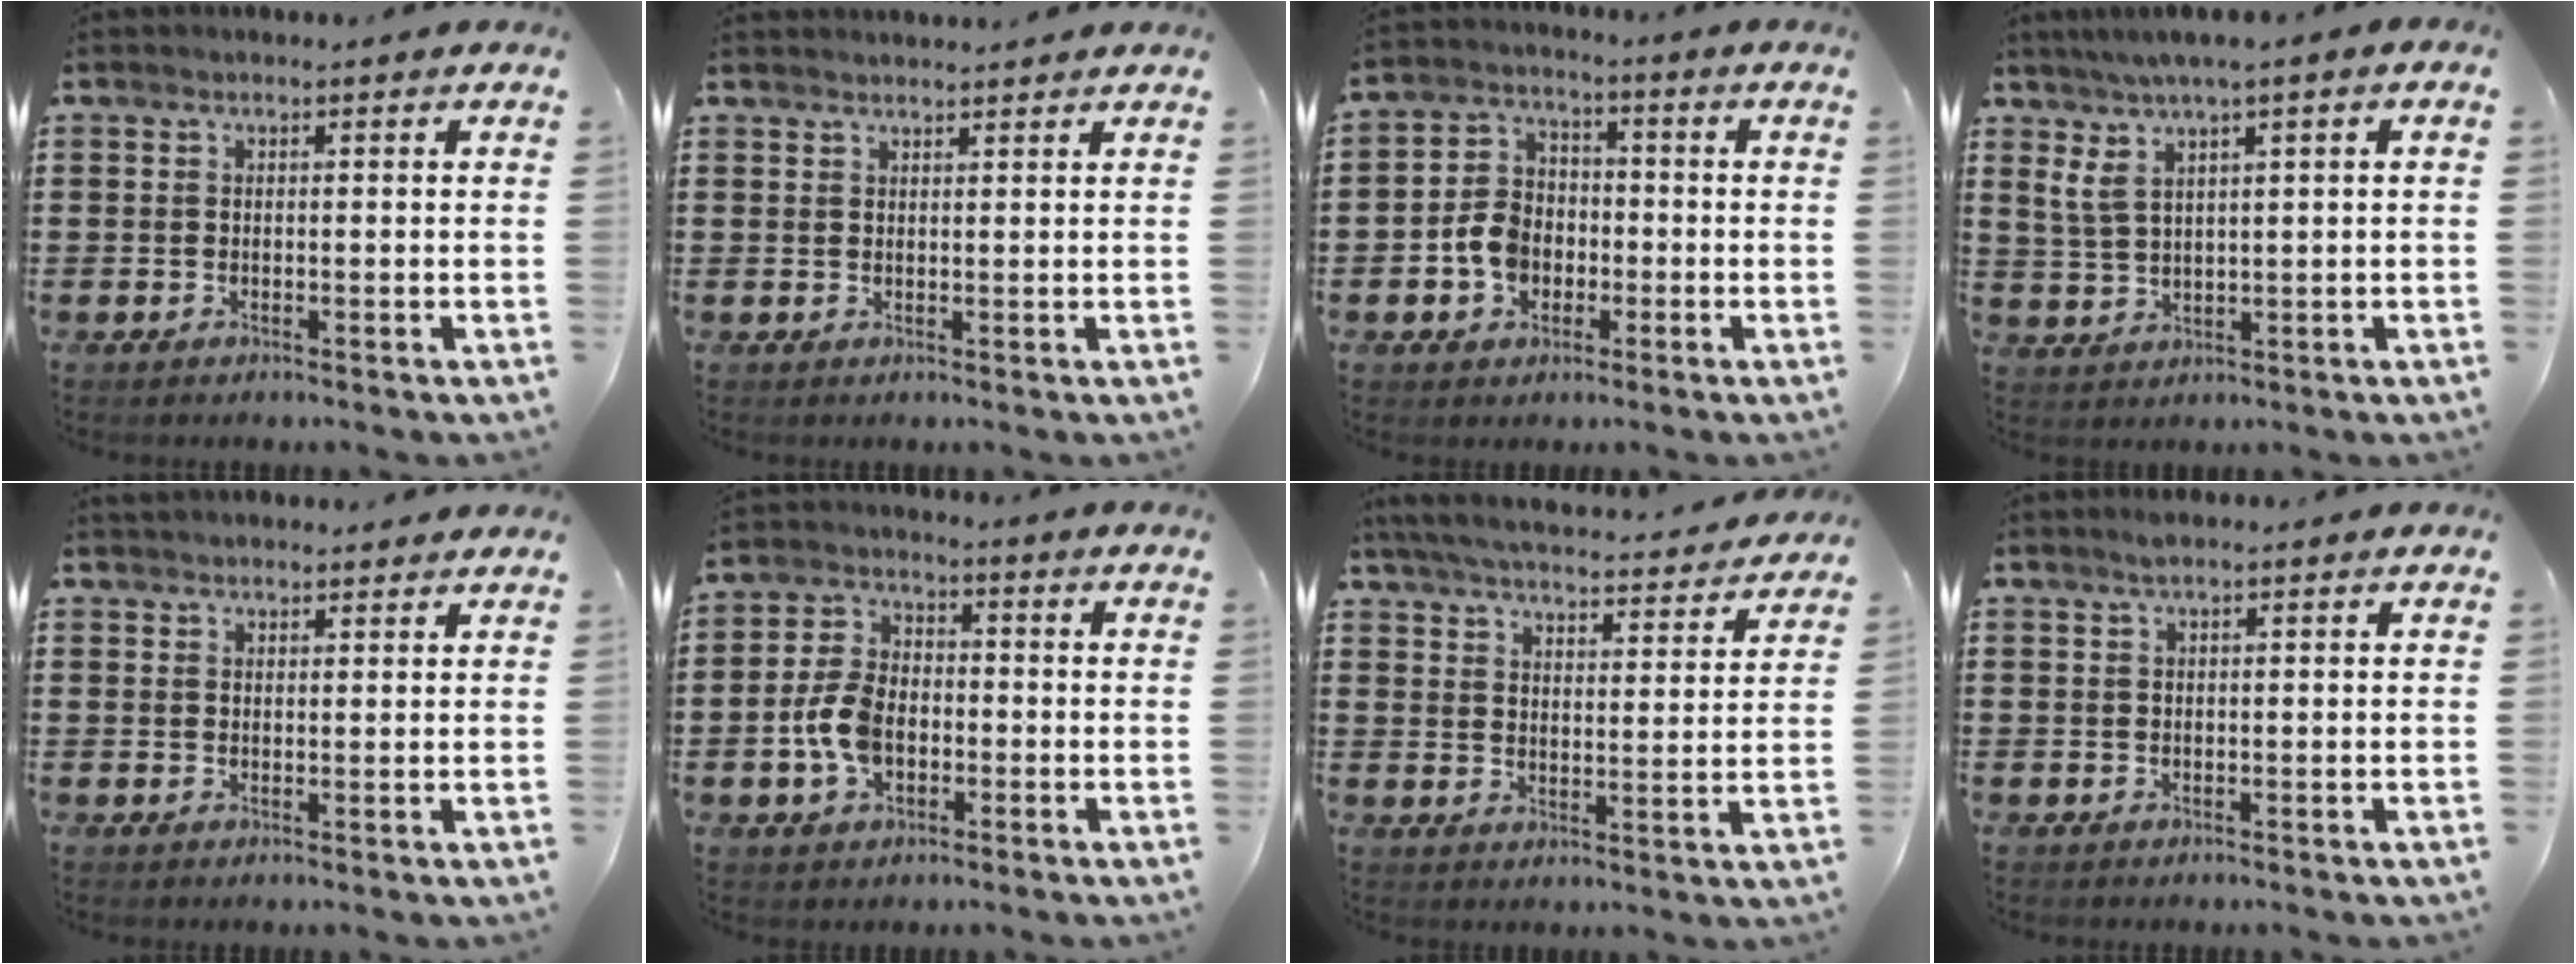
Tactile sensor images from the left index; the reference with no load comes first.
{"total": 1.3, "force": [1.3, -0.1, -0.1], "torque": [-0.002, 0.000, 0.026]}
{"total": 6.1, "force": [-2.1, 4.8, 3.1], "torque": [-0.075, 0.012, -0.042]}
{"total": 4.8, "force": [1.6, 1.4, 4.4], "torque": [-0.095, 0.005, 0.024]}
{"total": 1.7, "force": [1.7, 0.3, 0.0], "torque": [-0.004, 0.002, 0.033]}
{"total": 7.1, "force": [-1.7, 4.6, 5.1], "torque": [-0.133, 0.001, -0.040]}
{"total": 5.0, "force": [4.9, -0.3, 1.1], "torque": [-0.046, -0.038, 0.081]}
{"total": 1.0, "force": [0.7, 0.0, 0.7], "torque": [-0.015, 0.002, 0.013]}